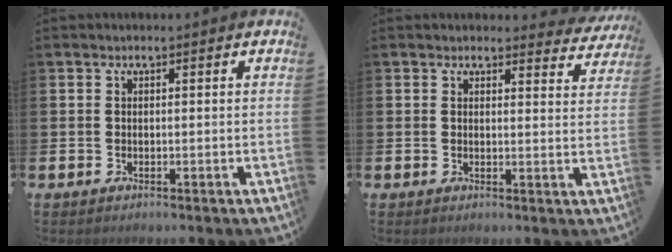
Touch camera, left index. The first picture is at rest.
{"total": 2.4, "force": [2.3, 0.6, 0.2], "torque": [0.007, -0.014, 0.038]}